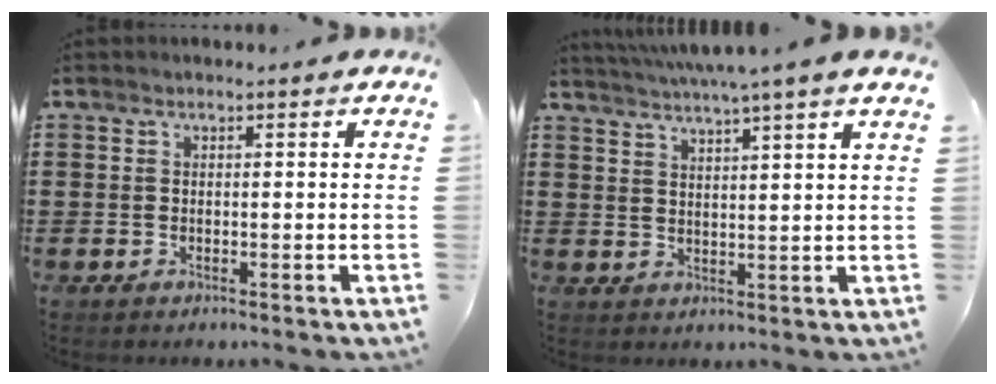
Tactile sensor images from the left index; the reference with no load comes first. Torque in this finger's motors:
{"motor_torque": [0.96, -1.18, 0.81, 0.19]}